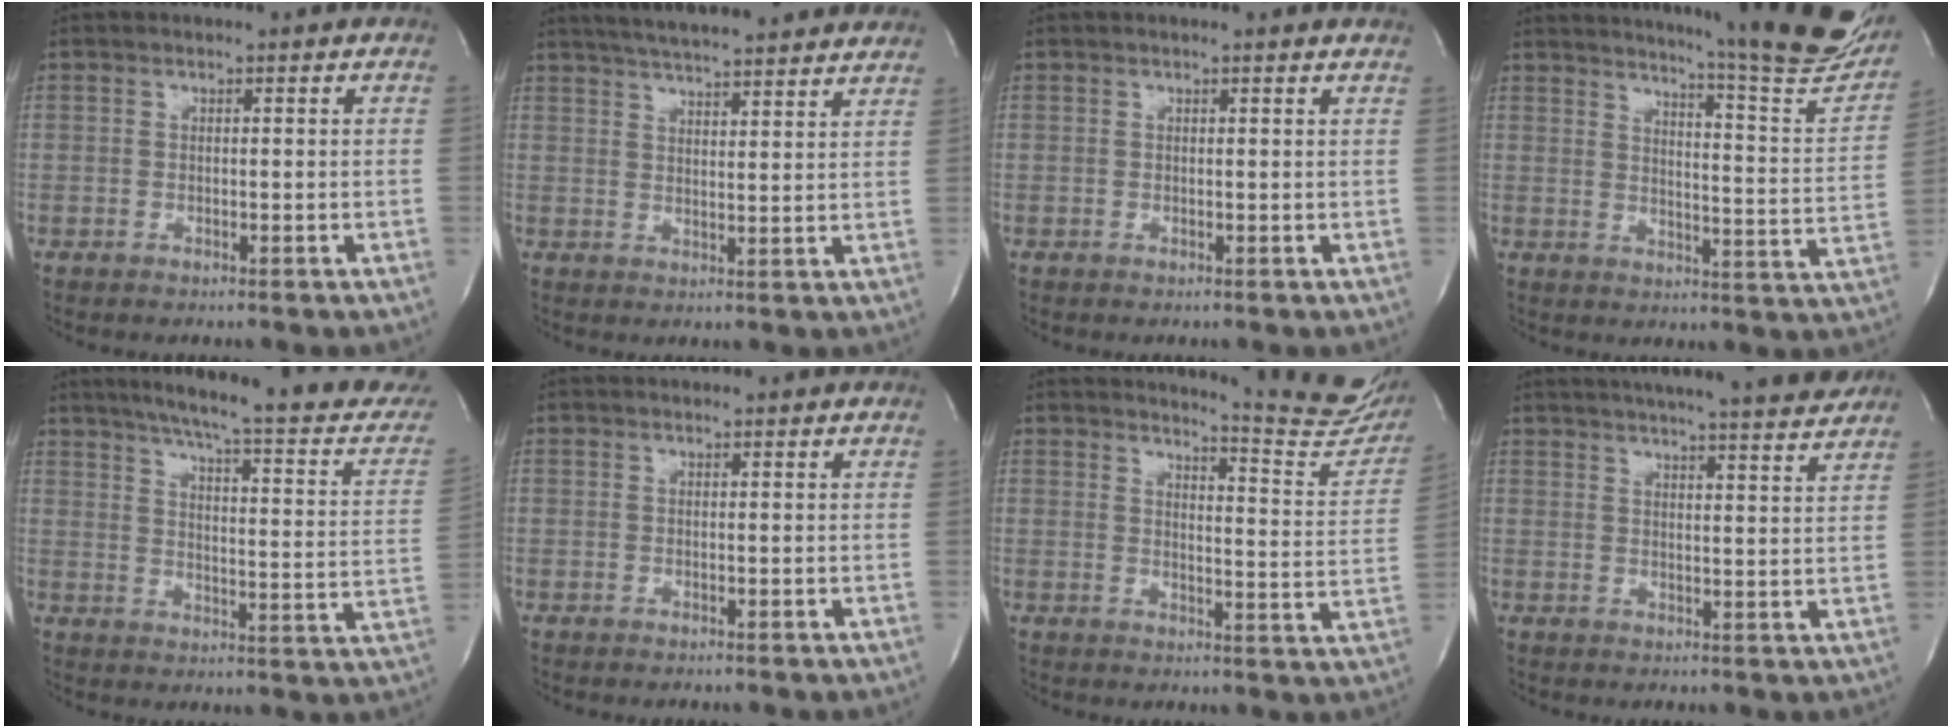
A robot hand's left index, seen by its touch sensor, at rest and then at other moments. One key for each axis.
{"total": 18.9, "fx": 17.0, "fy": 1.8, "fz": 8.1, "tx": -0.131, "ty": 0.021, "tz": 0.226}
{"total": 2.0, "fx": 1.9, "fy": -0.2, "fz": 0.6, "tx": -0.018, "ty": -0.003, "tz": 0.013}
{"total": 22.6, "fx": 19.6, "fy": 0.9, "fz": 11.3, "tx": -0.159, "ty": -0.092, "tz": 0.232}
{"total": 23.9, "fx": 20.3, "fy": 1.6, "fz": 12.4, "tx": -0.177, "ty": -0.051, "tz": 0.247}
{"total": 2.1, "fx": 2.1, "fy": 0.0, "fz": 0.4, "tx": -0.008, "ty": 0.013, "tz": 0.023}
{"total": 13.7, "fx": 13.4, "fy": 0.1, "fz": 3.0, "tx": -0.037, "ty": -0.099, "tz": 0.139}
{"total": 19.1, "fx": 17.3, "fy": 0.6, "fz": 8.0, "tx": -0.129, "ty": -0.010, "tz": 0.221}